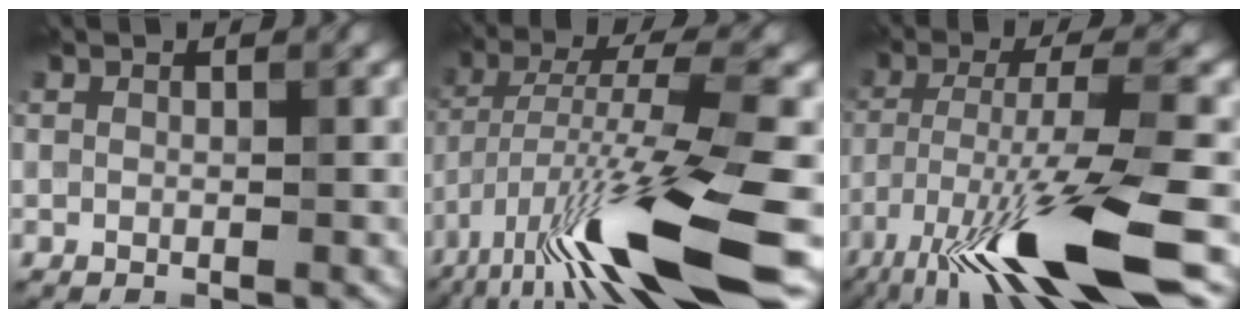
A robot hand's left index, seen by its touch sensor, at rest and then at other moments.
{"total": 14.1, "force": [-7.3, 2.2, 11.9], "torque": [-0.218, 0.001, -0.118]}
{"total": 13.5, "force": [-7.5, 2.4, 11.0], "torque": [-0.205, -0.012, -0.126]}